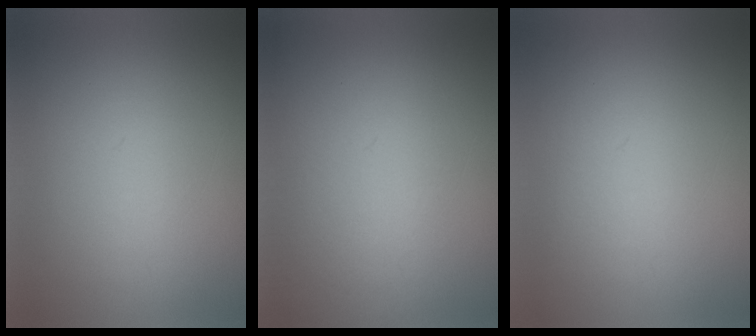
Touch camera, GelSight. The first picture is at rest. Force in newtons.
{"total": 4.4}
{"total": 1.0}